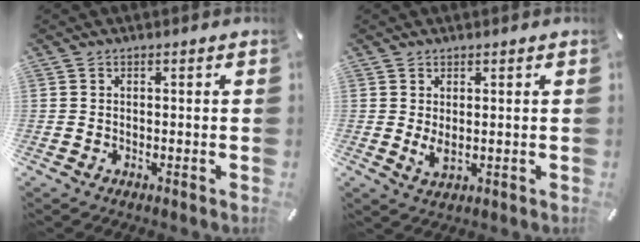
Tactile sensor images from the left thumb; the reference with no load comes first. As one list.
[{"total": 3.2, "force": [0.3, 1.5, 2.8], "torque": [-0.059, -0.007, 0.001]}]